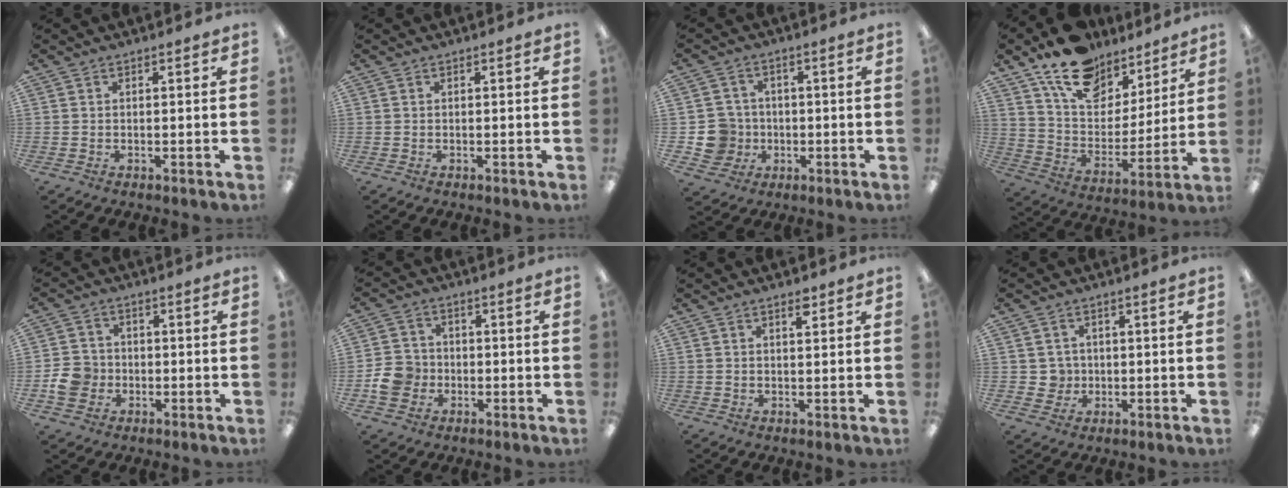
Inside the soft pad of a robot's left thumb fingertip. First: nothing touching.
{"total": 0.0}
{"total": 7.9, "force": [-1.0, 7.7, 1.5], "torque": [-0.056, 0.015, -0.010]}
{"total": 16.5, "force": [12.4, 8.9, 6.2], "torque": [-0.117, -0.078, 0.228]}
{"total": 6.6, "force": [-1.6, 5.9, 2.6], "torque": [-0.058, 0.009, -0.029]}
{"total": 7.0, "force": [-1.7, 6.2, 2.8], "torque": [-0.063, 0.013, -0.030]}
{"total": 2.3, "force": [1.7, 0.7, 1.4], "torque": [-0.016, -0.005, 0.027]}
{"total": 3.5, "force": [0.4, 3.5, 0.2], "torque": [-0.007, 0.002, 0.006]}